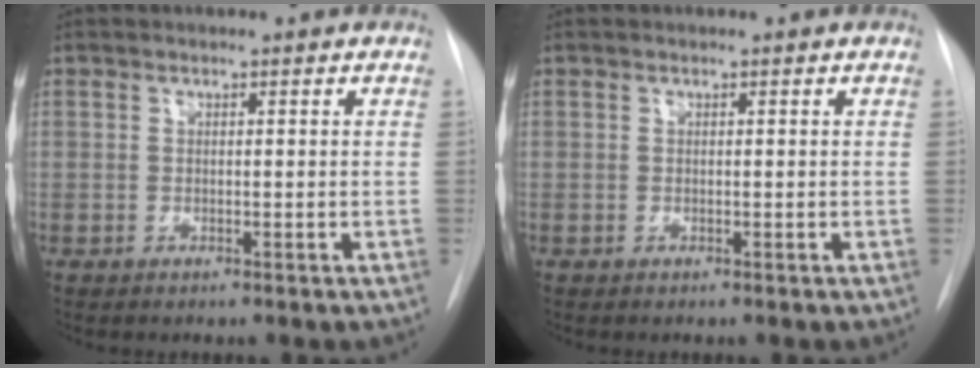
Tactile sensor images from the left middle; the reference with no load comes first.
{"total": 0.0}